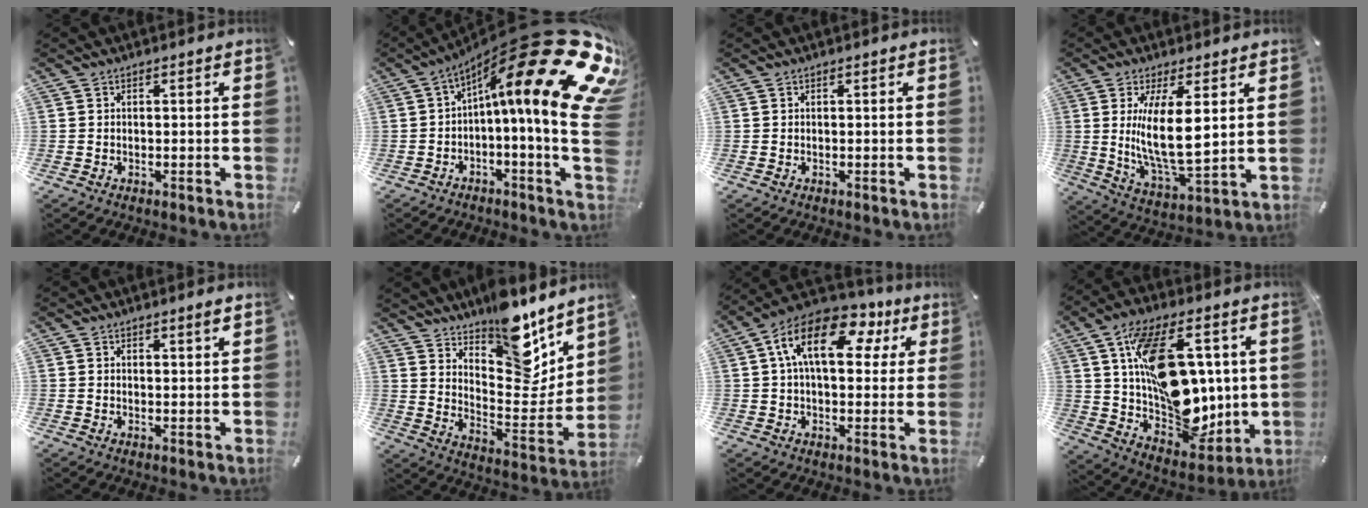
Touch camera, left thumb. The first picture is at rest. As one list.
[{"total": 29.4, "force": [10.3, 6.4, 26.8], "torque": [-0.344, -0.120, 0.182]}, {"total": 0.0}, {"total": 14.4, "force": [3.3, 5.4, 13.0], "torque": [-0.250, -0.025, 0.051]}, {"total": 1.7, "force": [1.4, 0.4, 0.8], "torque": [-0.016, -0.001, 0.025]}, {"total": 16.2, "force": [13.0, 7.2, 6.5], "torque": [-0.078, -0.117, 0.226]}, {"total": 16.6, "force": [5.5, 9.2, 12.6], "torque": [-0.204, -0.004, 0.092]}, {"total": 22.2, "force": [5.4, 13.6, 16.8], "torque": [-0.281, -0.024, 0.103]}]